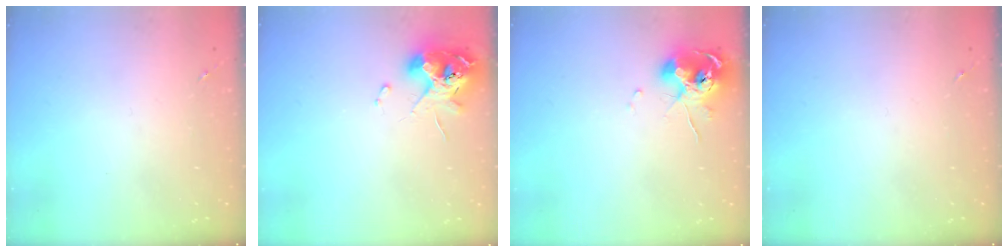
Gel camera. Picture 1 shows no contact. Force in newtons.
{"total": 10.9, "press": 10.8, "slide": 1.8}
{"total": 10.3, "press": 10.2, "slide": 1.5}
{"total": 0.0}